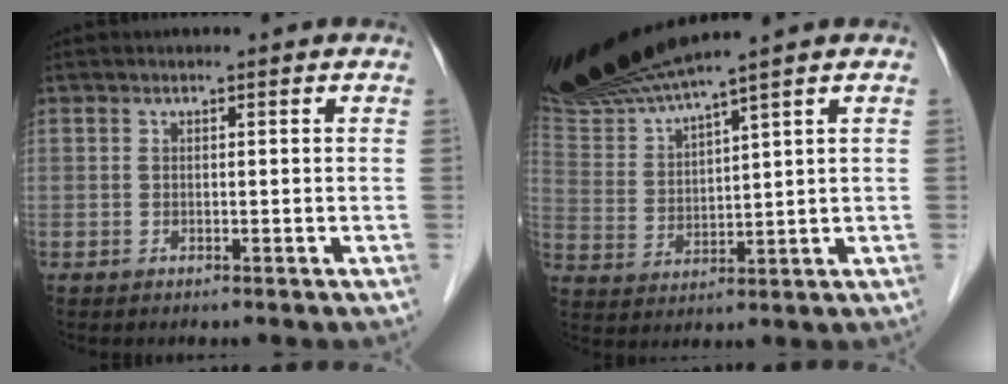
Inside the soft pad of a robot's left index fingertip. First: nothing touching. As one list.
[{"total": 10.7, "force": [9.5, -1.7, 4.6], "torque": [-0.103, -0.001, 0.193]}]